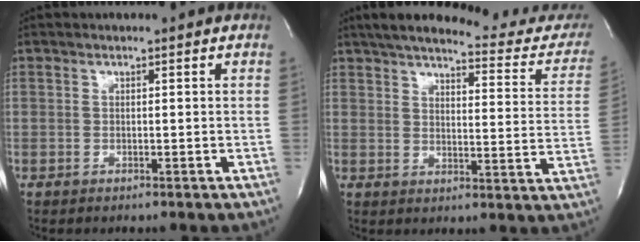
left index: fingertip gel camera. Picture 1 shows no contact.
{"total": 22.7, "force": [20.1, 4.3, 9.5], "torque": [-0.127, -0.037, 0.234]}